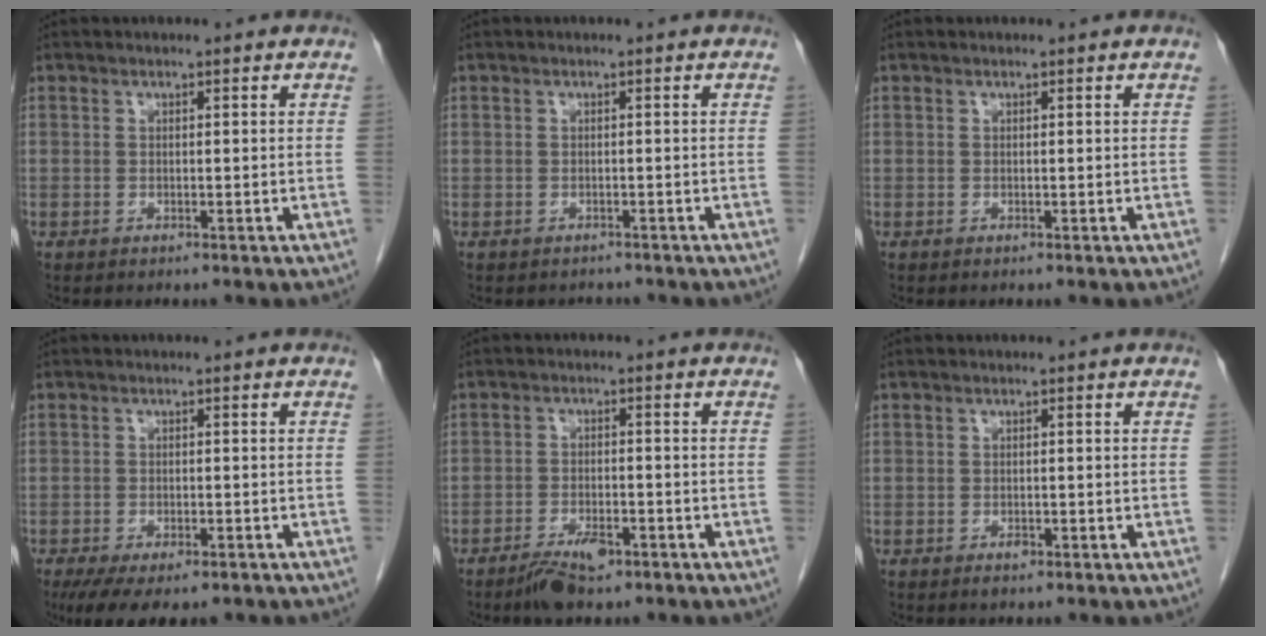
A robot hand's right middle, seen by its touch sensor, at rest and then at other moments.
{"total": 1.8, "force": [-1.6, 0.8, -0.1], "torque": [-0.001, 0.000, -0.025]}
{"total": 0.0}
{"total": 8.8, "force": [-6.3, 3.3, 5.2], "torque": [-0.075, -0.011, -0.094]}
{"total": 4.7, "force": [-3.2, 1.6, 3.0], "torque": [-0.058, -0.001, -0.052]}
{"total": 0.9, "force": [-0.6, 0.4, 0.6], "torque": [-0.010, 0.000, -0.007]}